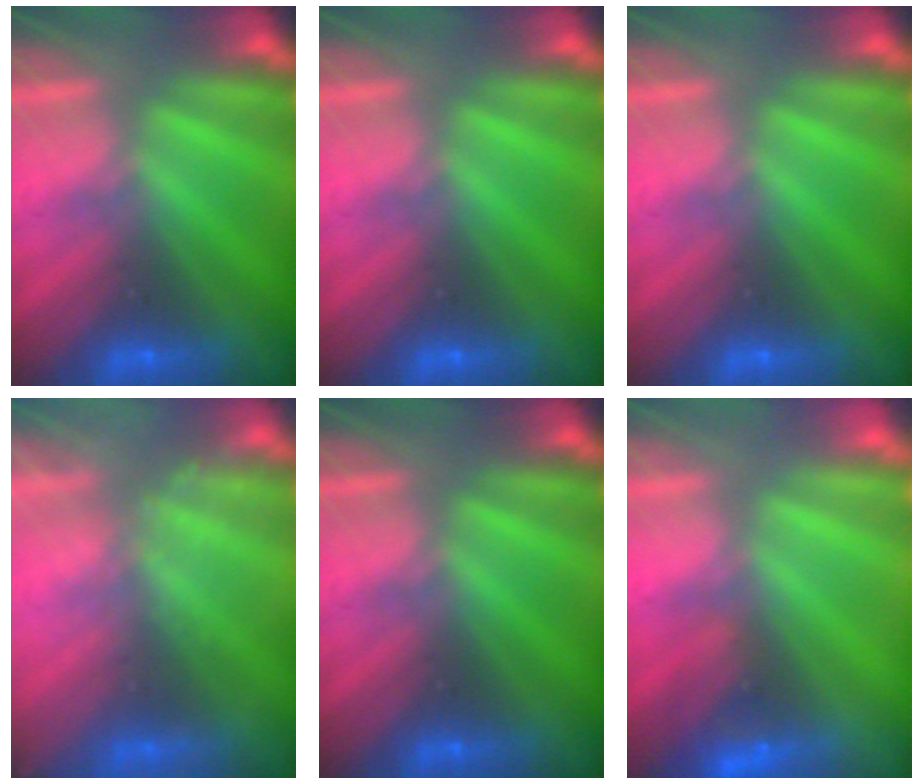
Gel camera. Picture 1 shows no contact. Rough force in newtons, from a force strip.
{"total": 0.0}
{"total": 0.0}
{"total": 2.4}
{"total": 0.0}
{"total": 2.7}